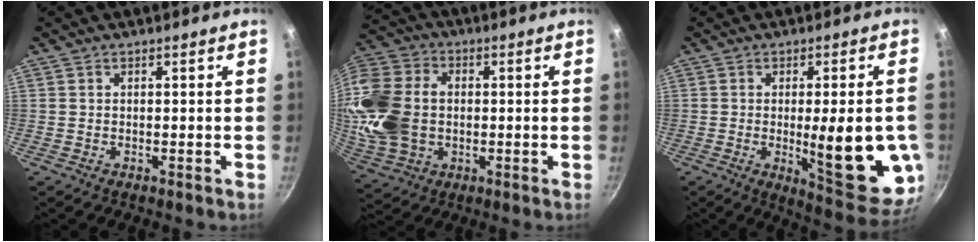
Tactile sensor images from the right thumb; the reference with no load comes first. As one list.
[{"total": 19.8, "force": [-0.2, 14.7, 13.2], "torque": [-0.267, 0.017, 0.000]}, {"total": 19.4, "force": [-2.5, 6.4, 18.2], "torque": [-0.212, -0.017, -0.026]}]